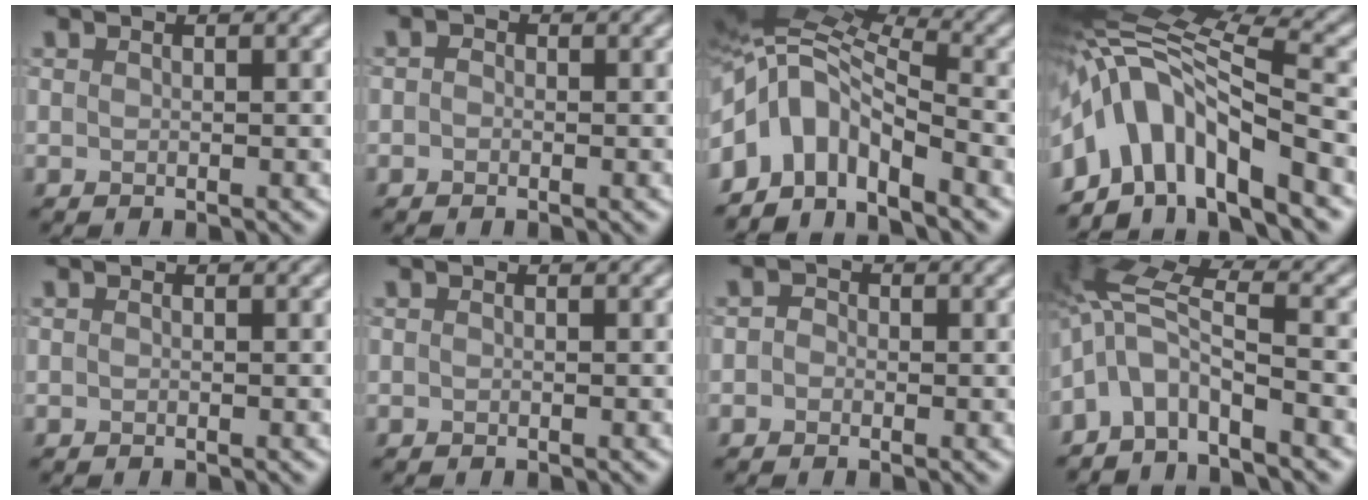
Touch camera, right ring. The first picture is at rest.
{"total": 0.7, "force": [-0.2, 0.6, 0.4], "torque": [-0.006, -0.002, -0.009]}
{"total": 8.1, "force": [-3.4, 4.4, 5.8], "torque": [-0.098, 0.016, -0.088]}
{"total": 11.3, "force": [-4.5, 4.7, 9.2], "torque": [-0.155, 0.027, -0.089]}
{"total": 0.0}
{"total": 0.0}
{"total": 1.1, "force": [-0.2, 1.0, 0.5], "torque": [-0.003, -0.001, -0.017]}
{"total": 6.0, "force": [-3.2, 1.8, 4.7], "torque": [-0.091, 0.012, -0.074]}